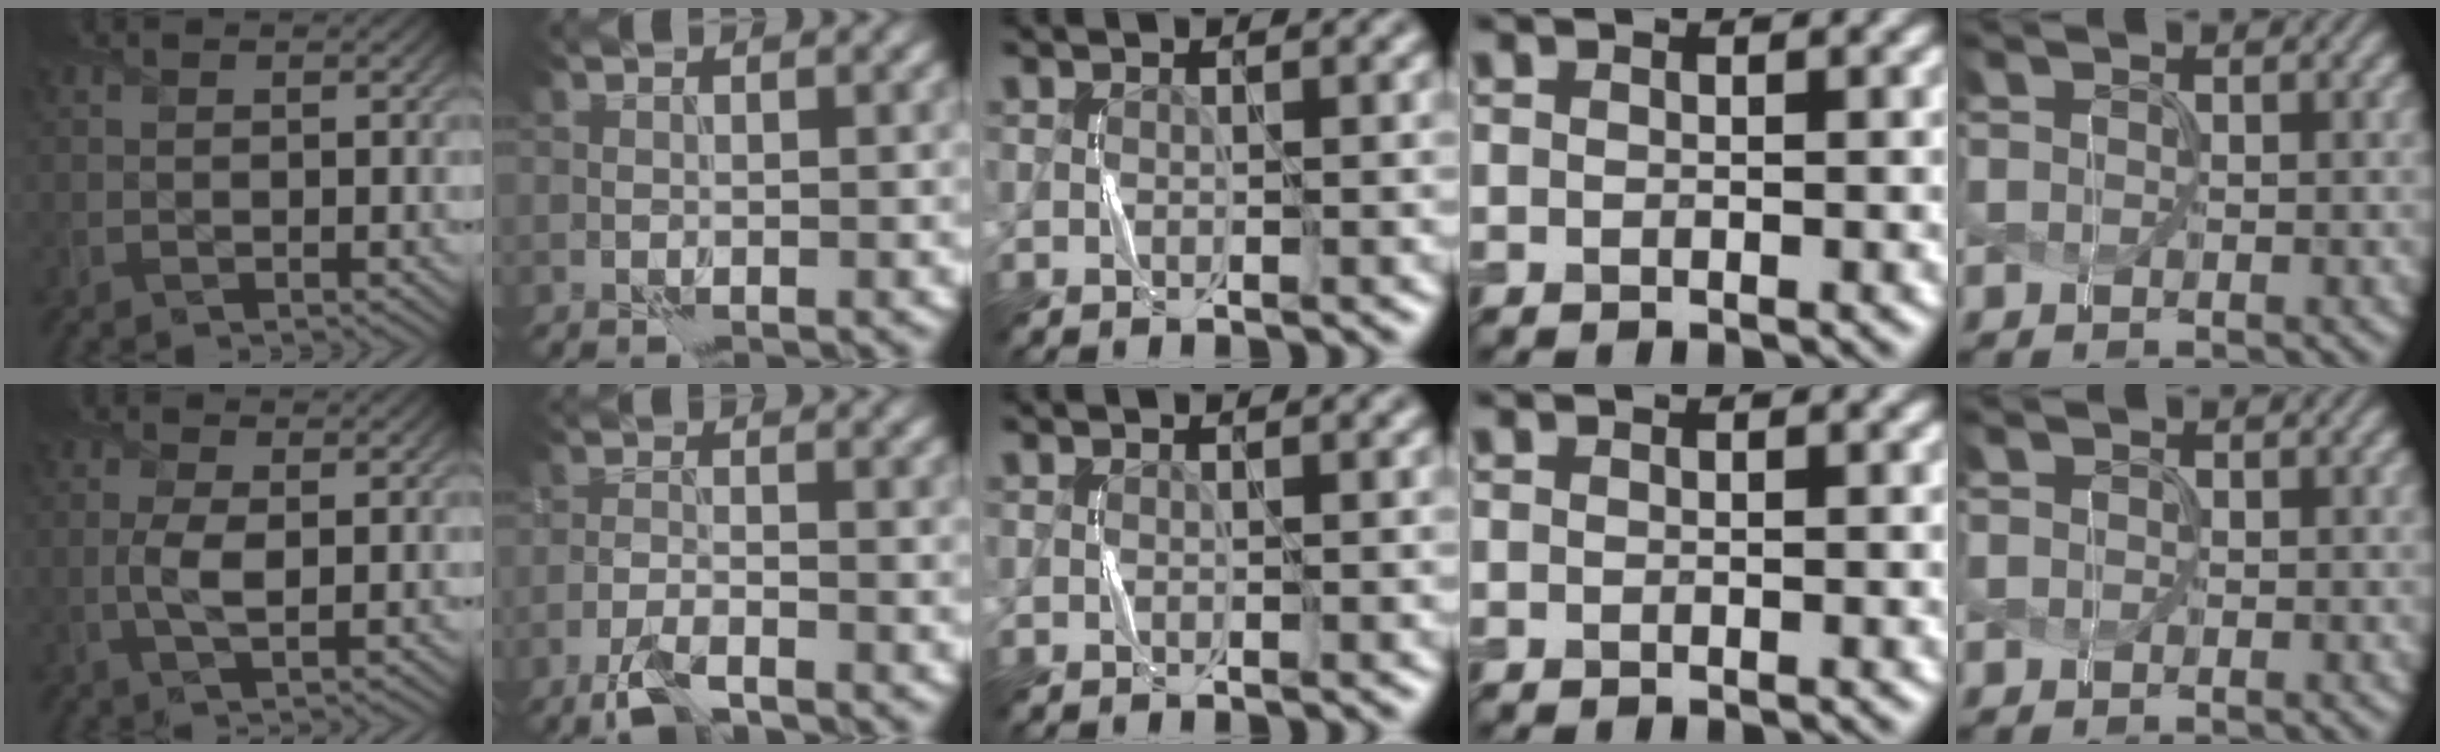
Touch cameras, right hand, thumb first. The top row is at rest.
{"thumb": {"total": 3.2, "force": [0.0, 1.3, 2.9], "torque": [-0.072, 0.000, 0.001]}, "index": {"total": 3.3, "force": [-2.6, 0.7, 1.9], "torque": [-0.044, -0.003, -0.058]}}